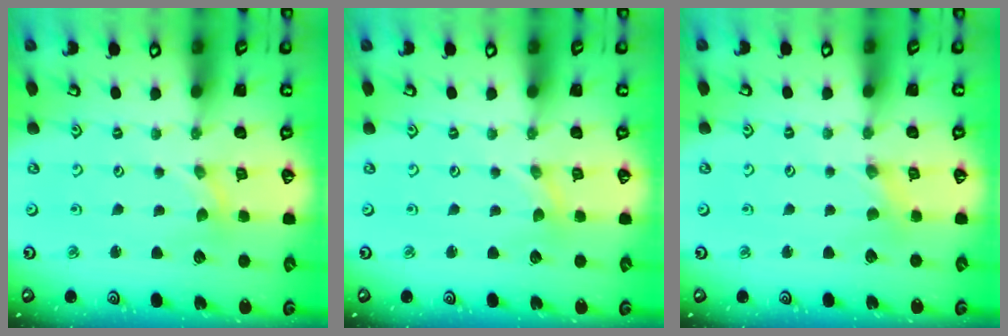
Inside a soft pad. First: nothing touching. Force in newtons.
{"total": 0.0}
{"total": 1.7, "press": 1.7, "slide": 0.3}